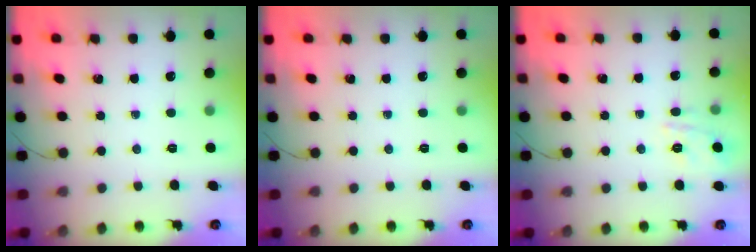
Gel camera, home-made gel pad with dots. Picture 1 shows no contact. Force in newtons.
{"total": 0.0}
{"total": 2.9, "press": 2.7, "slide": 1.2}